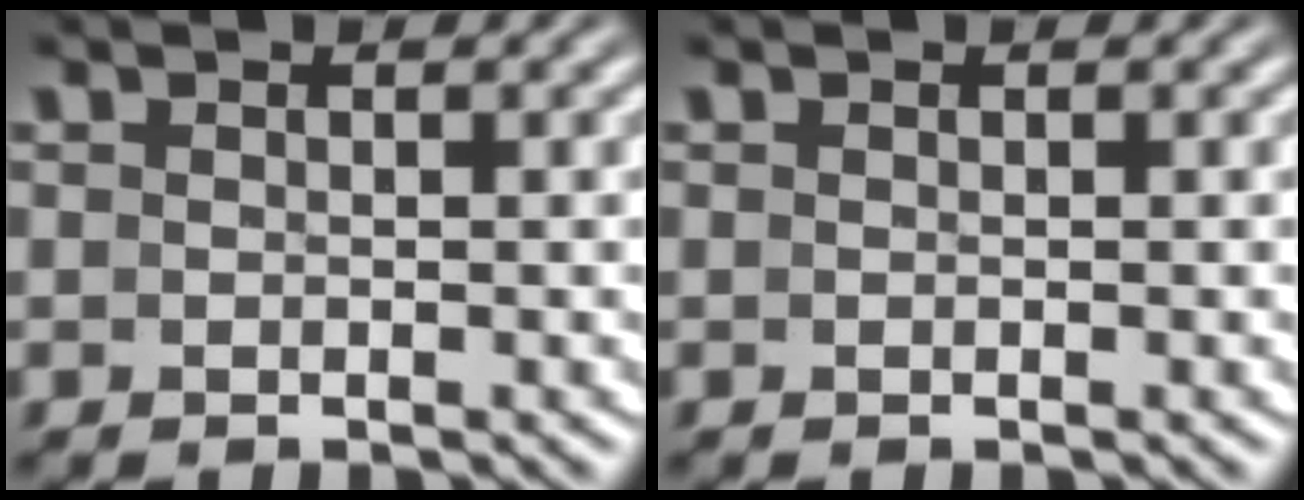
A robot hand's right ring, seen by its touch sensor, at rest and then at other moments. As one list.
[{"total": 0.0}]